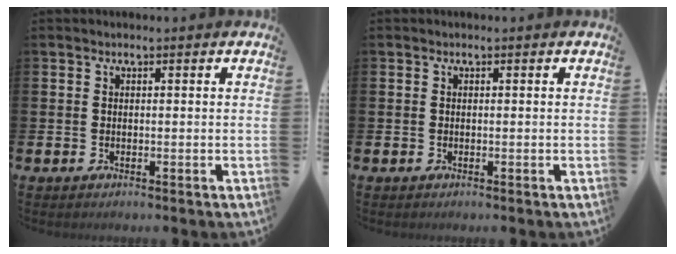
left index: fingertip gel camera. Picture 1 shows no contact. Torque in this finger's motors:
{"motor_torque": [0.00, 0.00, 0.00, 0.01]}